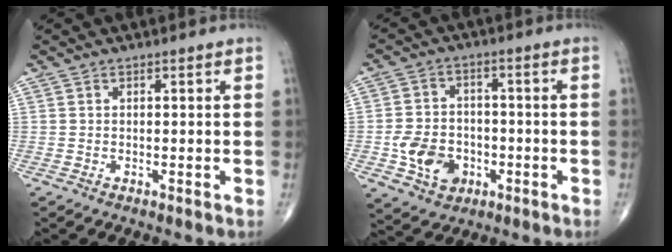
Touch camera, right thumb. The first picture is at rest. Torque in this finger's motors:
{"motor_torque": [1.51, 1.33, 0.78, -0.45, 0.30]}